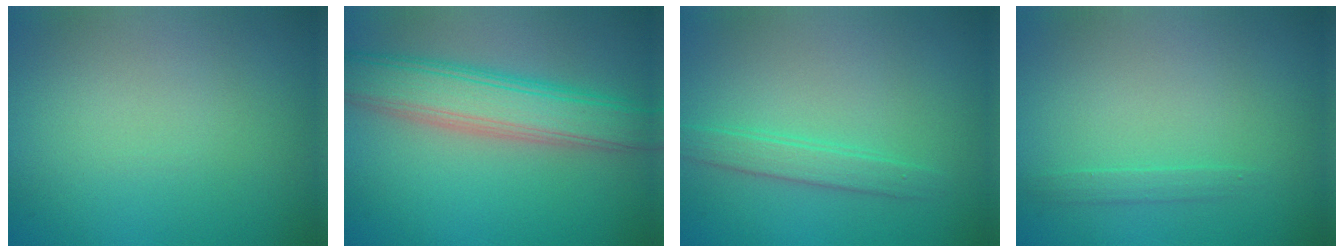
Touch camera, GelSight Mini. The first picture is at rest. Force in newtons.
{"total": 6.5, "press": 6.5, "slide": 0.1}
{"total": 2.0, "press": 2.0, "slide": 0.2}
{"total": 0.9, "press": 0.9, "slide": 0.1}